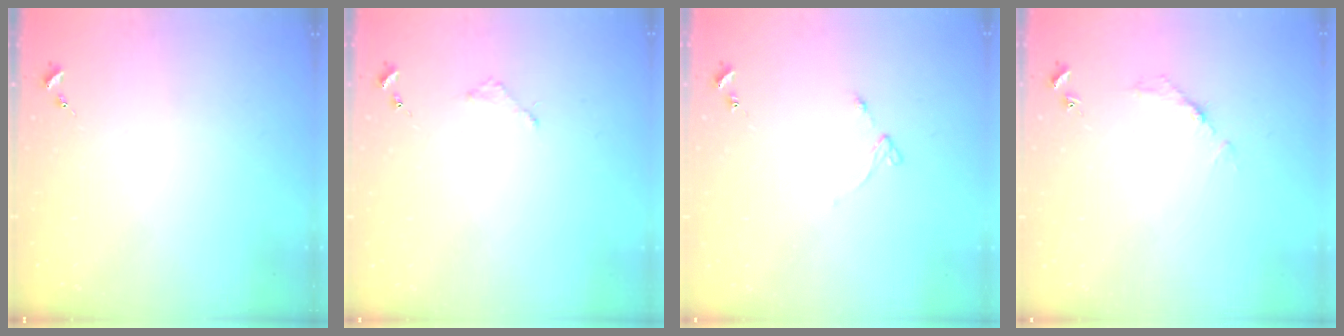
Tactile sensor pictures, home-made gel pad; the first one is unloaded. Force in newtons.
{"total": 2.0, "press": 2.0, "slide": 0.3}
{"total": 4.3, "press": 4.2, "slide": 0.5}
{"total": 2.7, "press": 2.7, "slide": 0.4}